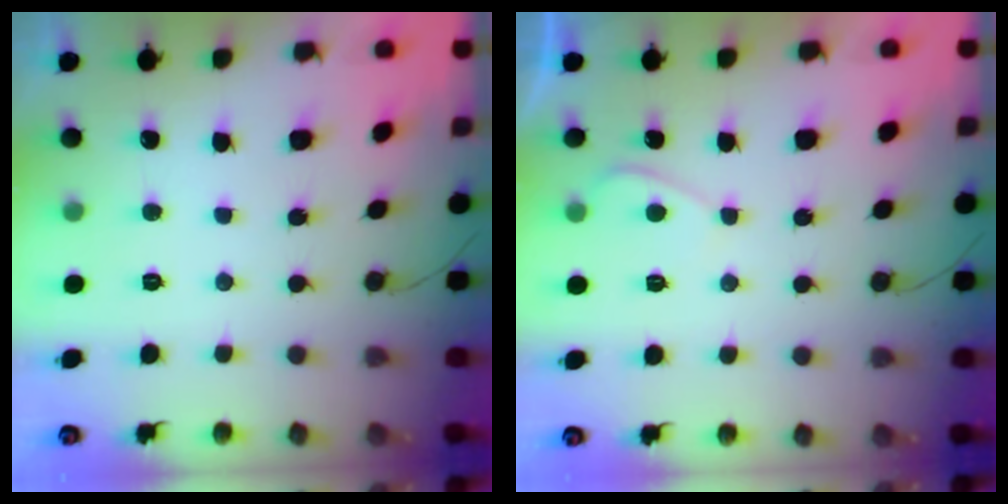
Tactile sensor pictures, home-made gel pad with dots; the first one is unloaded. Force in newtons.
{"total": 0.7, "press": 0.4, "slide": 0.5}